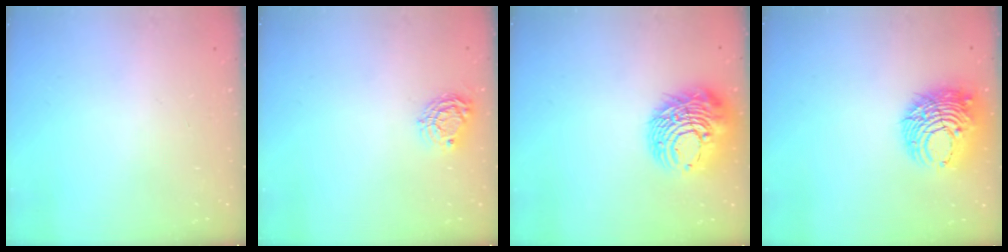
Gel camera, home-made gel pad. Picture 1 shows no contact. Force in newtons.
{"total": 7.8, "press": 7.7, "slide": 0.3}
{"total": 16.2, "press": 16.2, "slide": 1.4}
{"total": 10.9, "press": 10.8, "slide": 1.1}